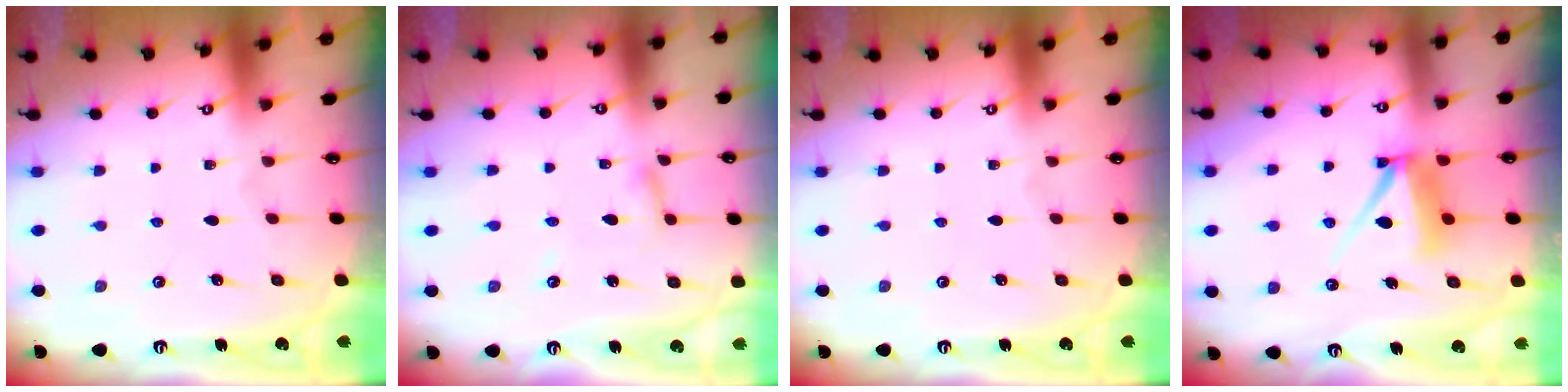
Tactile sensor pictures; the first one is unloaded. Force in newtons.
{"total": 2.7, "press": 2.7, "slide": 0.1}
{"total": 0.0}
{"total": 9.0, "press": 9.0, "slide": 0.7}